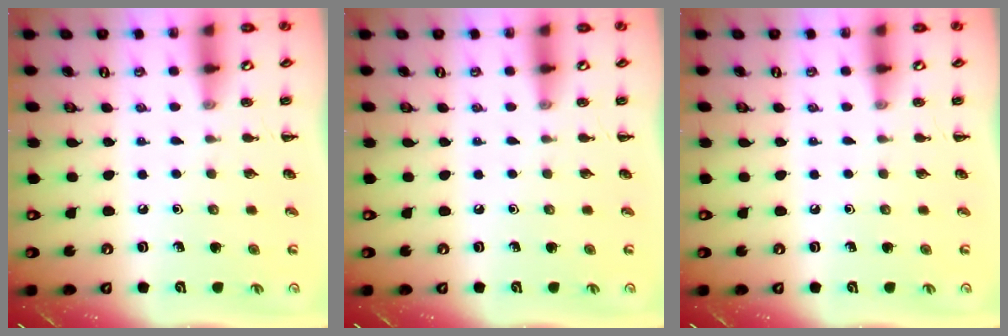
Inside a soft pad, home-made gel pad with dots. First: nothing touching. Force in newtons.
{"total": 0.0}
{"total": 0.0}